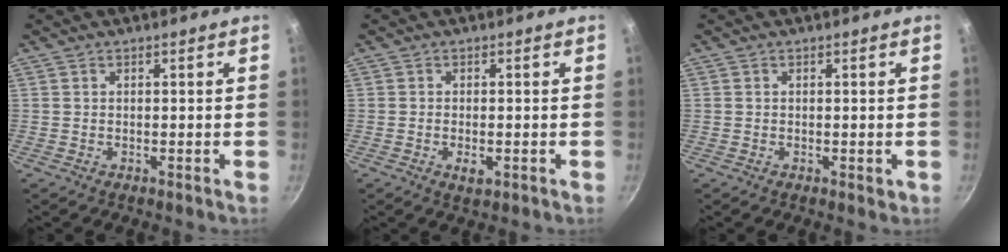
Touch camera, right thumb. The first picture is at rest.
{"total": 2.3, "force": [-0.7, 1.0, 1.9], "torque": [-0.037, -0.004, -0.011]}
{"total": 0.9, "force": [-0.2, 0.6, 0.6], "torque": [-0.007, 0.001, -0.002]}